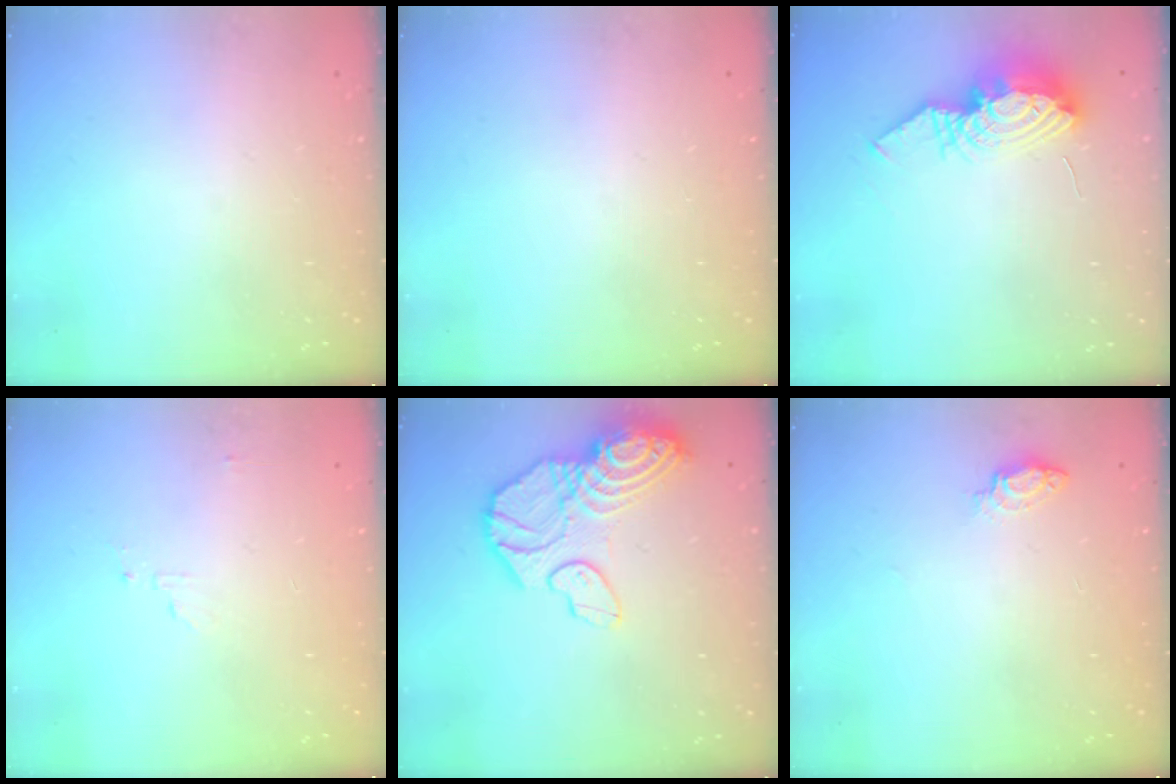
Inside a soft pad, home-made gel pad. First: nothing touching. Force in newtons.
{"total": 0.0}
{"total": 9.7, "press": 9.6, "slide": 0.9}
{"total": 3.4, "press": 3.4, "slide": 0.2}
{"total": 17.7, "press": 17.6, "slide": 1.8}
{"total": 5.7, "press": 5.5, "slide": 1.4}